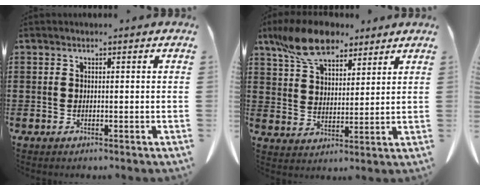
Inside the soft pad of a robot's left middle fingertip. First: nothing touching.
{"total": 10.4, "force": [7.6, 4.4, 5.4], "torque": [-0.129, -0.004, 0.146]}